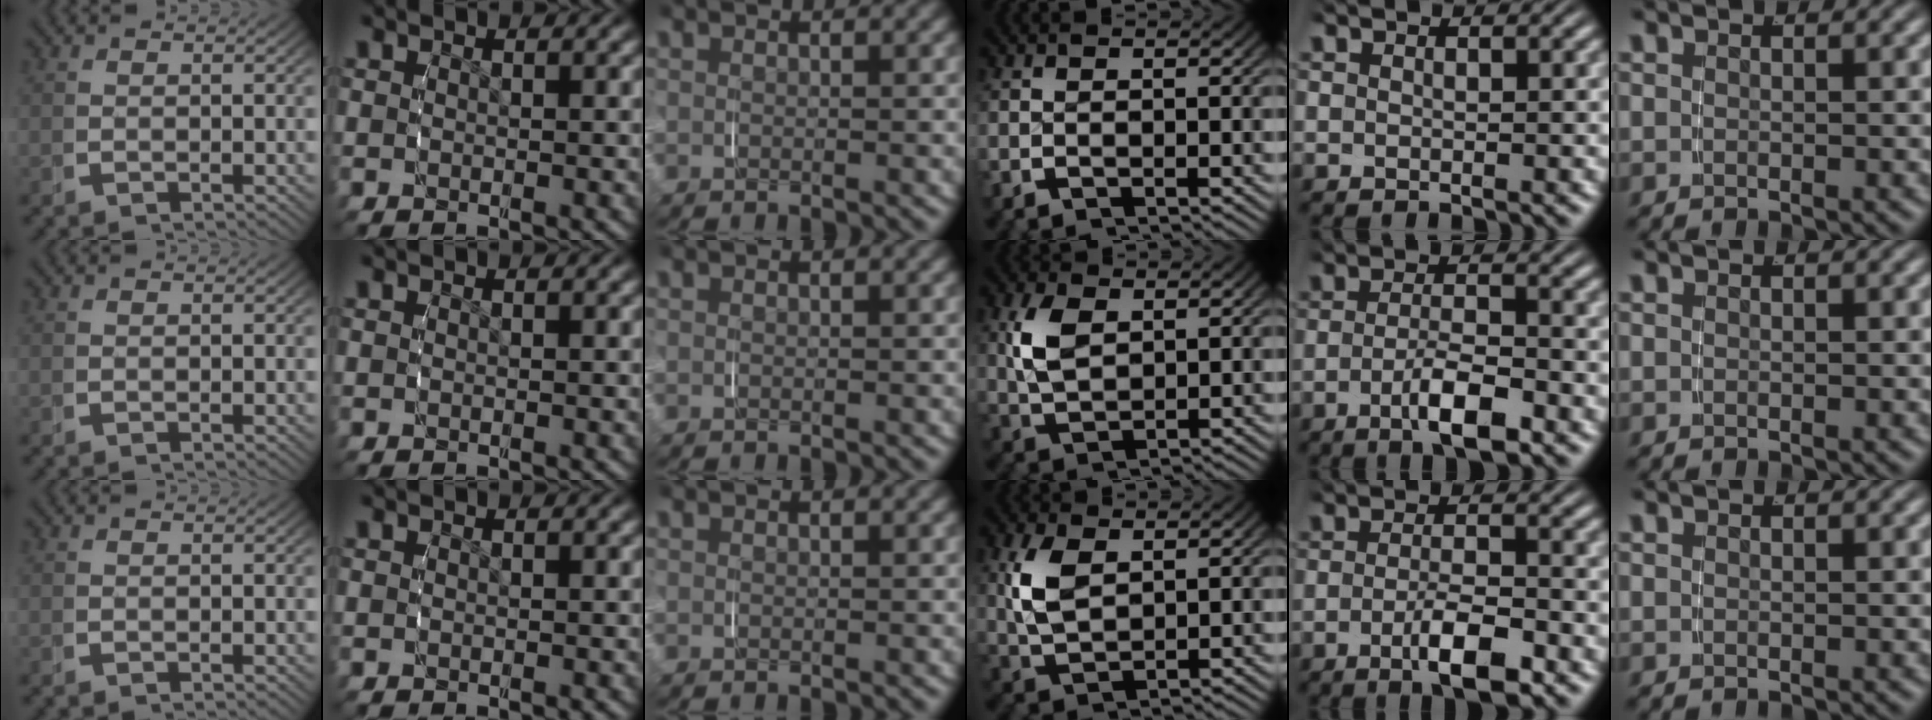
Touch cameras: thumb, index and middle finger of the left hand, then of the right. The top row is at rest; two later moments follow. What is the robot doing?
{"motion": "grasp_and_lifting", "object": "lipstick"}